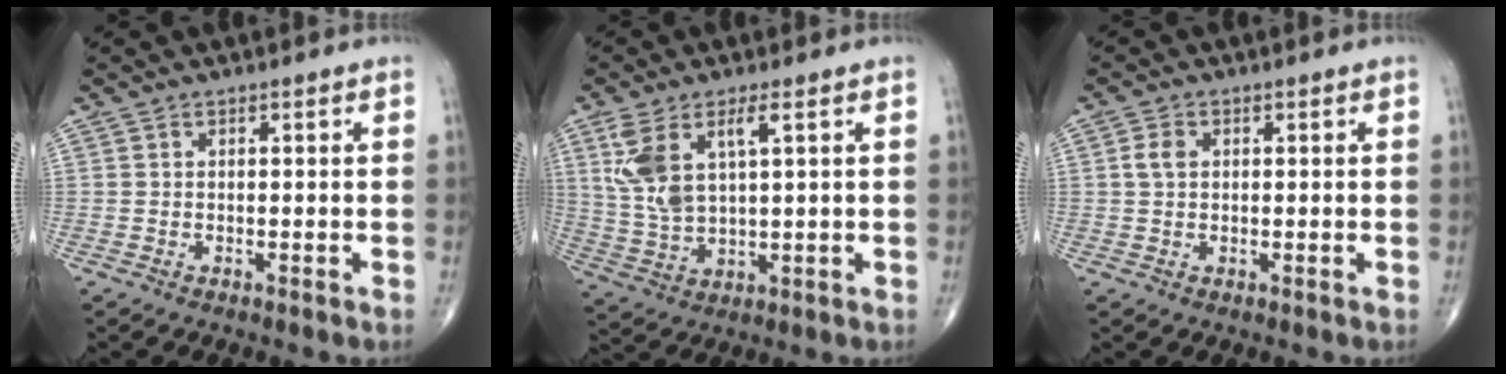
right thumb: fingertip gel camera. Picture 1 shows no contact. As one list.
[{"total": 10.0, "force": [3.7, 4.1, 8.4], "torque": [-0.185, -0.008, 0.084]}, {"total": 2.6, "force": [0.5, 1.8, 1.7], "torque": [-0.036, 0.005, 0.008]}]